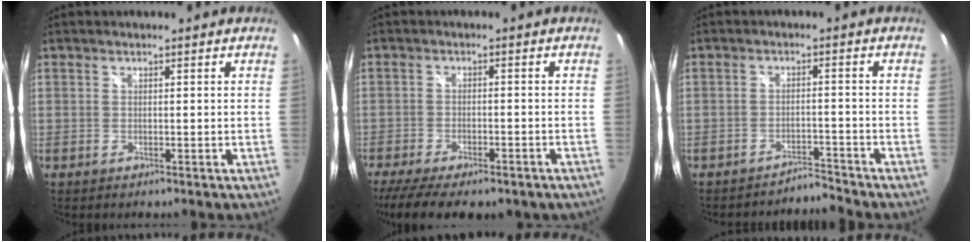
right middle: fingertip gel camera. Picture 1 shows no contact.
{"total": 14.2, "force": [-10.6, 4.9, 7.9], "torque": [-0.172, -0.042, -0.158]}
{"total": 3.2, "force": [-3.1, -0.4, -0.7], "torque": [0.004, 0.006, -0.050]}